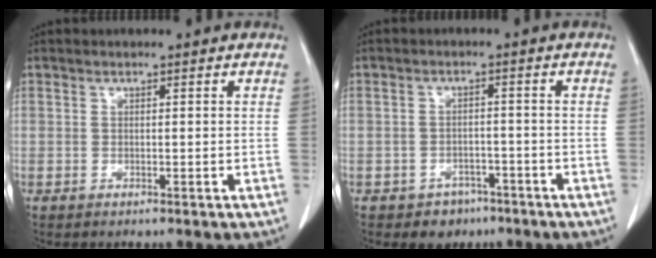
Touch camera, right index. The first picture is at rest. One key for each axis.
{"total": 4.0, "fx": -2.7, "fy": 2.9, "fz": 0.7, "tx": -0.009, "ty": 0.012, "tz": -0.032}